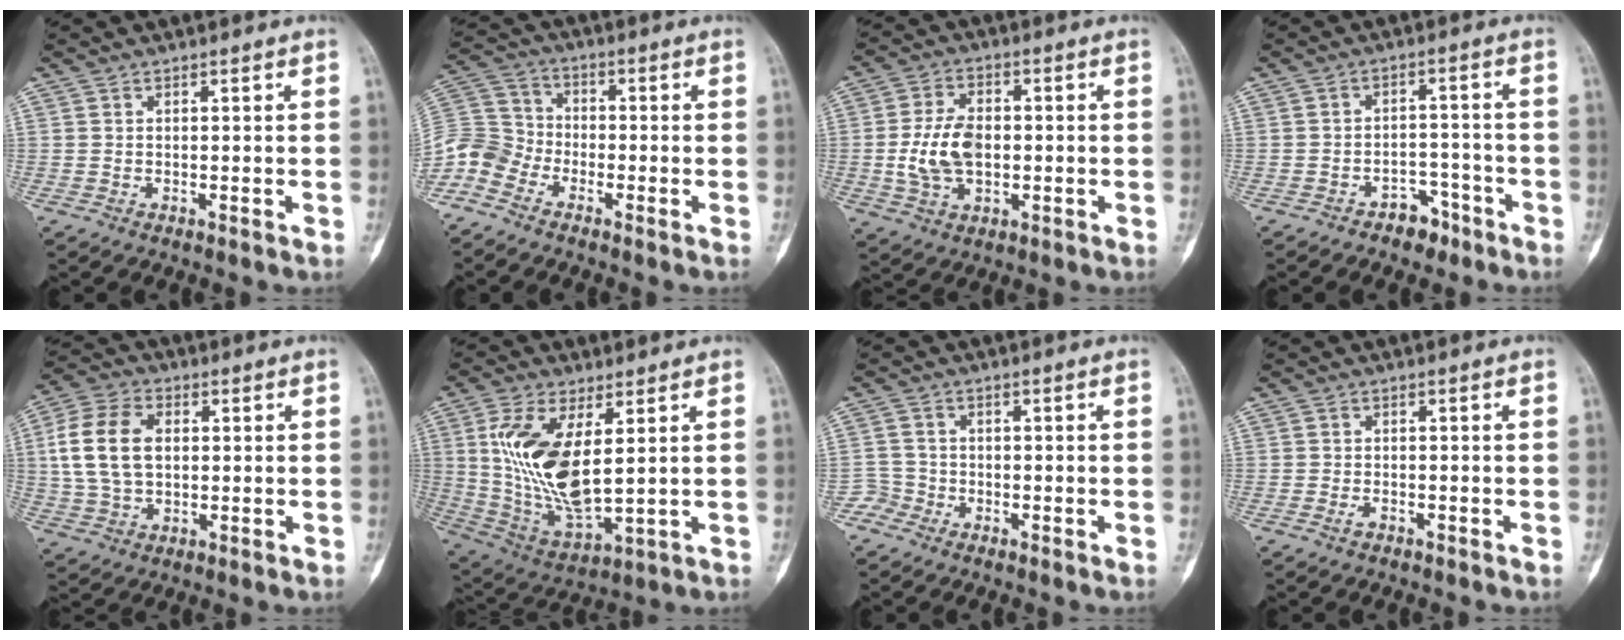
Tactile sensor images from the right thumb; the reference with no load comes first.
{"total": 8.6, "force": [-5.6, 5.7, 3.2], "torque": [-0.064, 0.037, -0.129]}
{"total": 10.3, "force": [-0.7, 6.6, 7.9], "torque": [-0.141, 0.006, -0.013]}
{"total": 5.0, "force": [-3.5, 3.1, 1.5], "torque": [0.000, 0.039, -0.050]}
{"total": 12.7, "force": [1.6, 8.5, 9.4], "torque": [-0.178, 0.010, 0.029]}
{"total": 15.8, "force": [3.1, 6.9, 13.8], "torque": [-0.275, -0.022, 0.075]}
{"total": 2.8, "force": [-1.7, 2.1, -0.4], "torque": [0.018, 0.012, -0.043]}
{"total": 1.2, "force": [-0.9, 0.7, 0.6], "torque": [-0.014, 0.005, -0.017]}